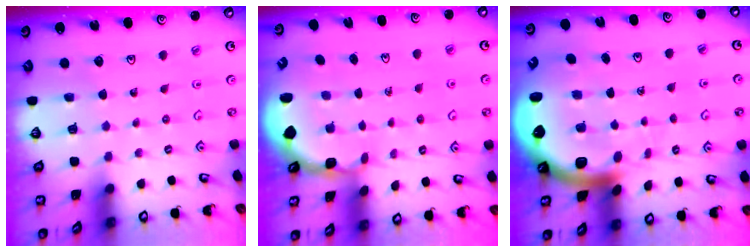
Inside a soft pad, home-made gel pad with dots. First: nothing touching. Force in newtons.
{"total": 1.8, "press": 1.7, "slide": 0.5}
{"total": 8.3, "press": 8.2, "slide": 1.1}